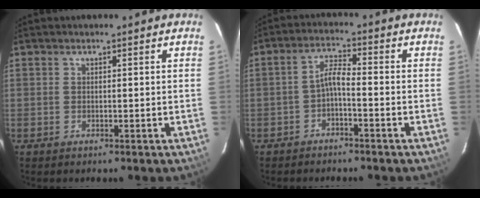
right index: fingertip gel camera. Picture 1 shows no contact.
{"total": 3.2, "force": [-1.9, 0.6, 2.5], "torque": [-0.058, 0.012, -0.035]}